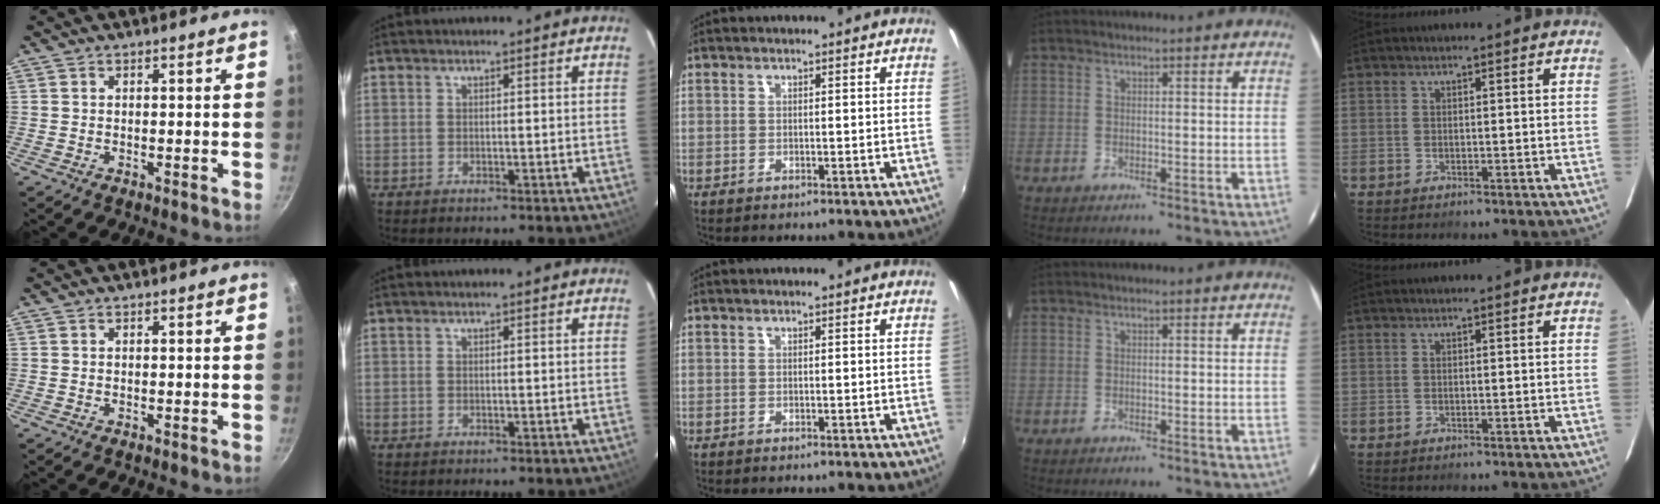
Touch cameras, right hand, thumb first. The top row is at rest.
{}